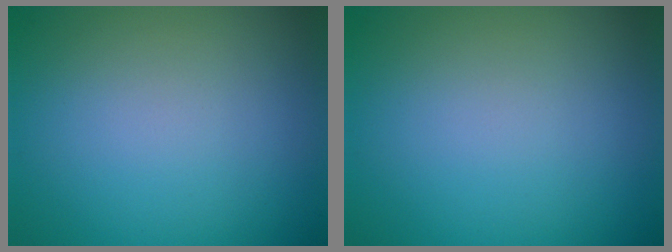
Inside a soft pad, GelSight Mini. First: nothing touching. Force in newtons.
{"total": 0.0}